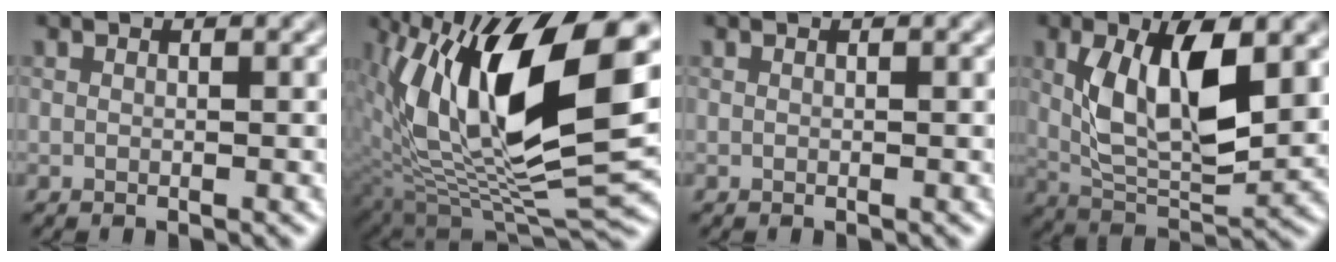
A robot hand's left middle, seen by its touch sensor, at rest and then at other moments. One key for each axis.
{"total": 15.9, "fx": 4.2, "fy": 6.9, "fz": 13.7, "tx": -0.253, "ty": 0.008, "tz": 0.079}
{"total": 0.0}
{"total": 8.7, "fx": 1.5, "fy": 4.0, "fz": 7.6, "tx": -0.151, "ty": -0.002, "tz": 0.039}